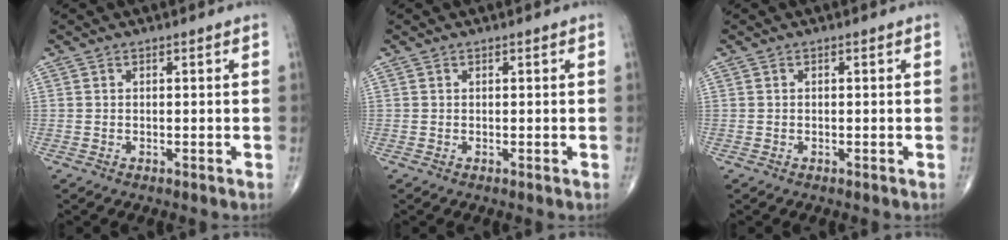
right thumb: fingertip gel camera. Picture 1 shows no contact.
{"total": 0.0}
{"total": 0.0}